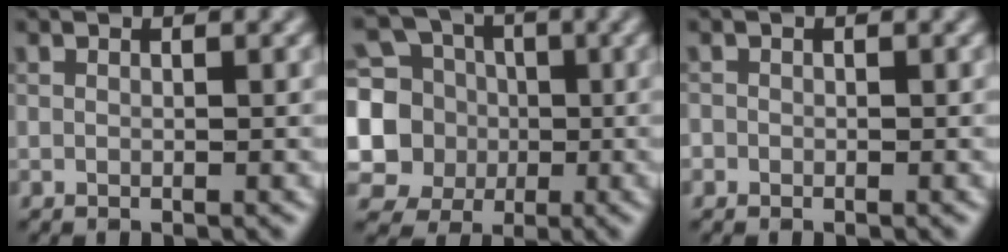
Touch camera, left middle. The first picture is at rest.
{"total": 8.2, "force": [0.3, 7.6, 3.3], "torque": [-0.078, 0.007, -0.024]}
{"total": 0.6, "force": [-0.2, 0.6, -0.1], "torque": [0.006, -0.004, -0.004]}